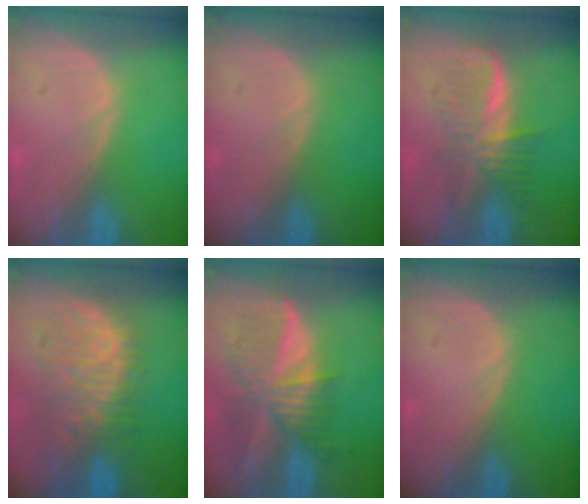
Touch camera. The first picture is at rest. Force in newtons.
{"total": 0.0}
{"total": 5.9, "press": 5.9, "slide": 0.8}
{"total": 10.7, "press": 9.4, "slide": 5.2}
{"total": 9.3, "press": 8.1, "slide": 4.6}
{"total": 0.0}